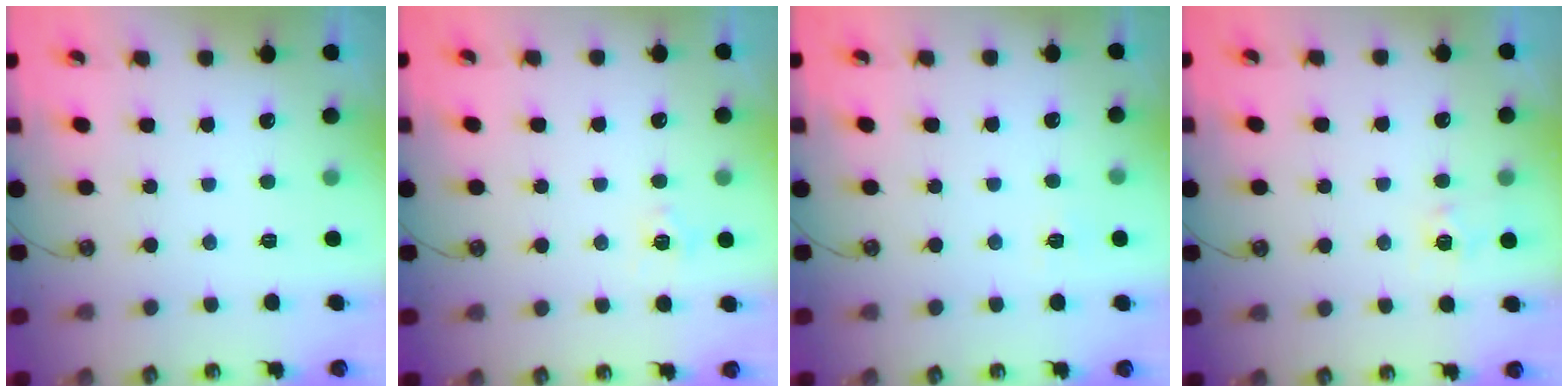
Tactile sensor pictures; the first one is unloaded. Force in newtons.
{"total": 6.1, "press": 6.1, "slide": 0.6}
{"total": 5.0, "press": 5.0, "slide": 0.5}
{"total": 3.5, "press": 3.5, "slide": 0.5}